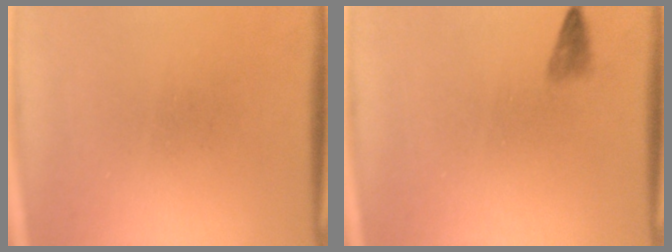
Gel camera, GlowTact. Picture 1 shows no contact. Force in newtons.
{"total": 1.2}